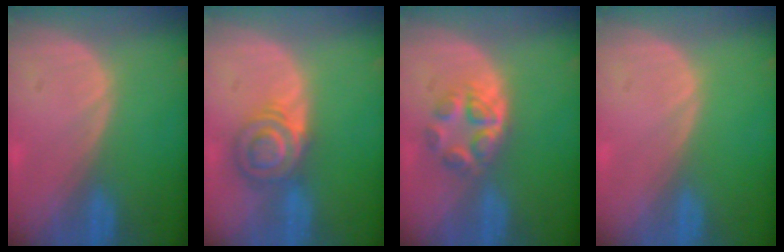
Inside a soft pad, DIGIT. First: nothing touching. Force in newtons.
{"total": 5.9, "press": 5.8, "slide": 0.8}
{"total": 5.2, "press": 4.8, "slide": 2.0}
{"total": 0.0}